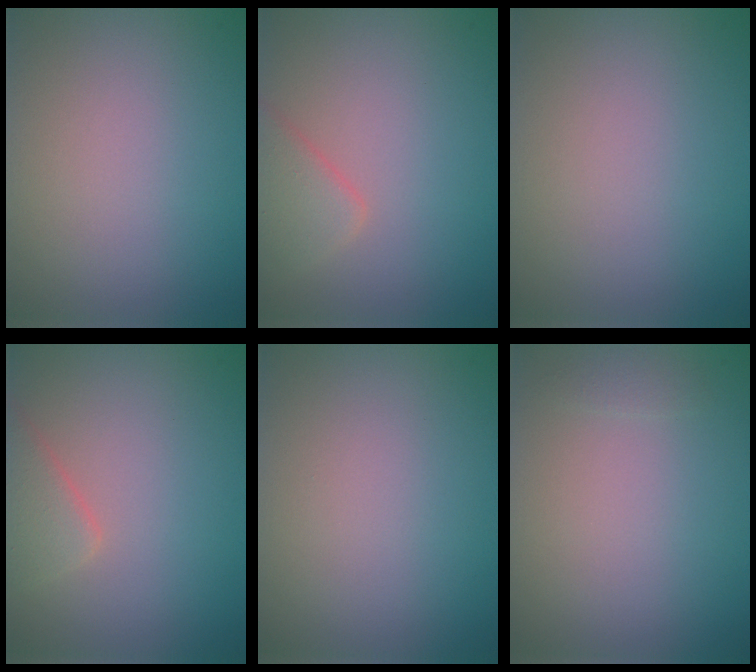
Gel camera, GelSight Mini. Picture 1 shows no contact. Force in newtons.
{"total": 2.3, "press": 2.3, "slide": 0.1}
{"total": 0.0}
{"total": 2.4, "press": 2.4, "slide": 0.2}
{"total": 0.0}
{"total": 0.6, "press": 0.6, "slide": 0.0}